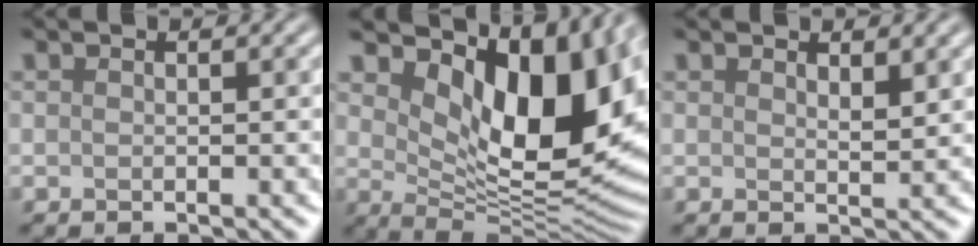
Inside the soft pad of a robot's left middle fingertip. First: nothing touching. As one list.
[{"total": 14.2, "force": [5.2, 6.9, 11.2], "torque": [-0.156, -0.004, 0.092]}, {"total": 1.4, "force": [1.1, 0.4, 0.8], "torque": [-0.013, -0.004, 0.020]}]